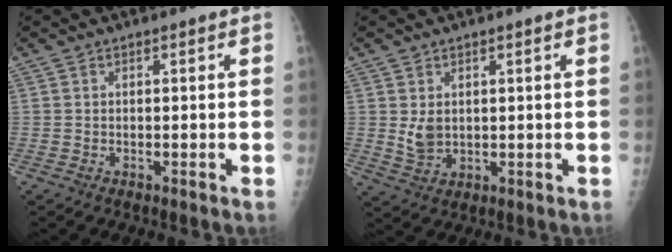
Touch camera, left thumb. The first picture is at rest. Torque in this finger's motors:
{"motor_torque": [0.94, 0.82, 0.75, -0.30, 0.01]}